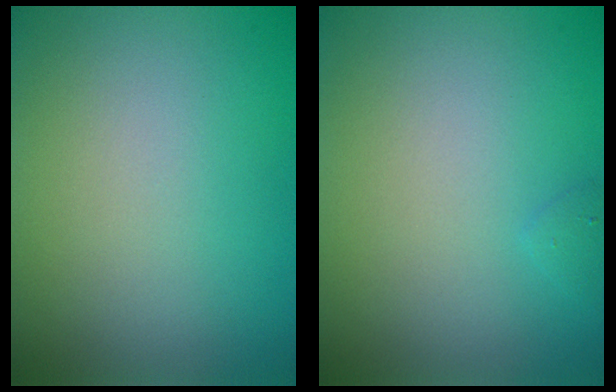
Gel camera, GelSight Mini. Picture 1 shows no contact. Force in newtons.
{"total": 0.6, "press": 0.6, "slide": 0.0}